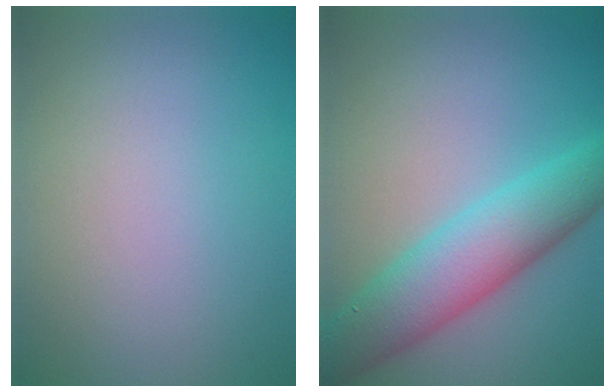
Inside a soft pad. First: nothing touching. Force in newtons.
{"total": 6.9, "press": 6.9, "slide": 0.1}